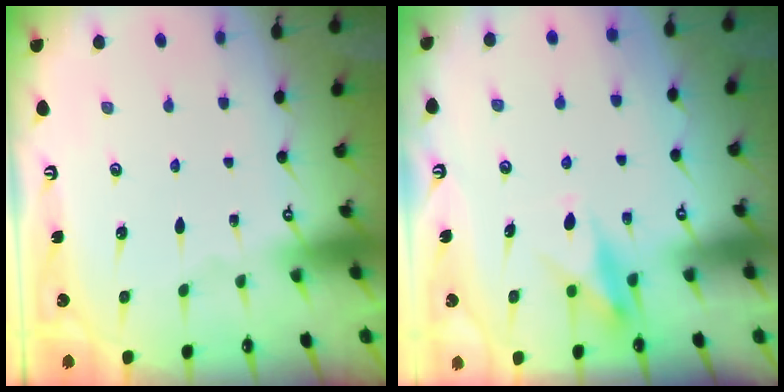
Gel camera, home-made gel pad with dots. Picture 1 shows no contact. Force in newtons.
{"total": 9.4, "press": 9.4, "slide": 0.4}